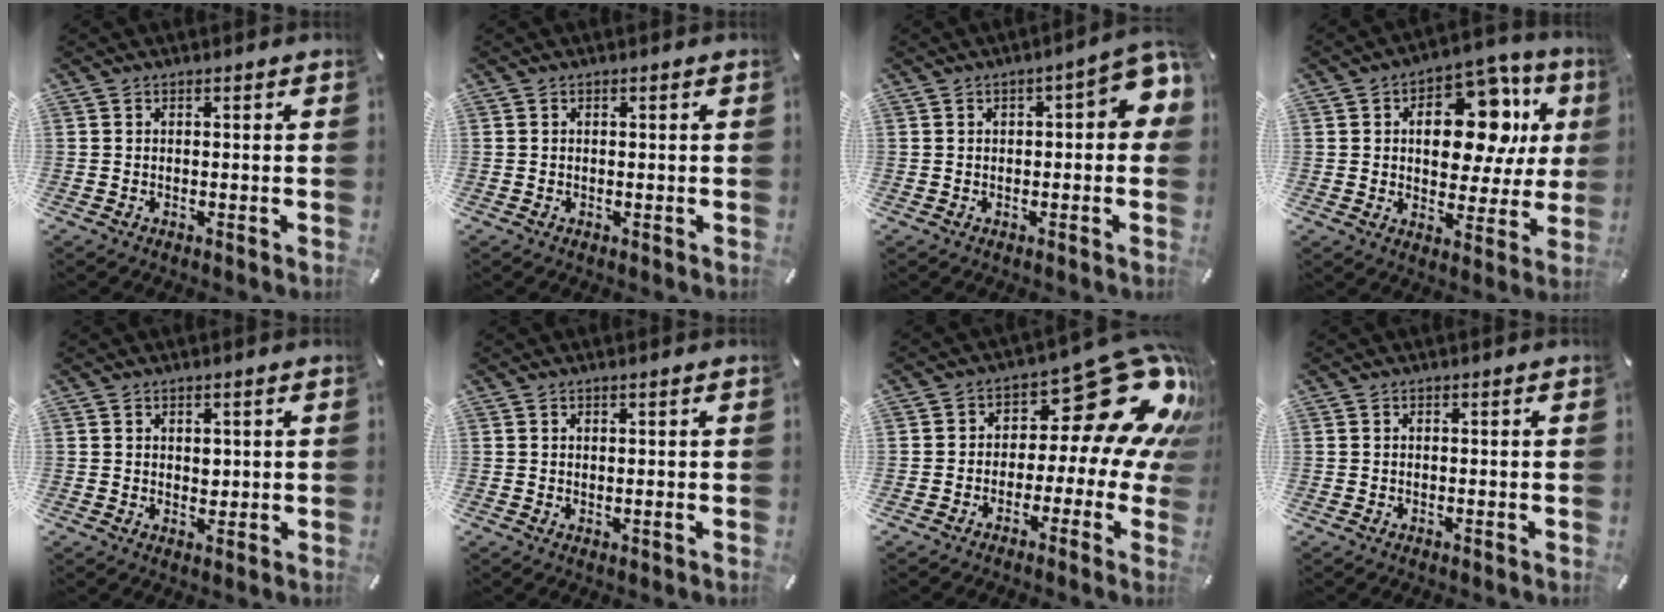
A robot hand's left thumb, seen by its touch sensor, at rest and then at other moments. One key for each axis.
{"total": 0.0}
{"total": 6.9, "fx": 0.7, "fy": 3.1, "fz": 6.1, "tx": -0.077, "ty": 0.001, "tz": 0.008}
{"total": 18.2, "fx": 5.8, "fy": 10.8, "fz": 13.4, "tx": -0.182, "ty": -0.024, "tz": 0.097}
{"total": 1.8, "fx": 0.8, "fy": 1.3, "fz": 1.0, "tx": -0.005, "ty": -0.003, "tz": 0.010}
{"total": 1.3, "fx": 0.5, "fy": -0.1, "fz": 1.2, "tx": -0.023, "ty": -0.004, "tz": 0.009}
{"total": 20.7, "fx": 9.1, "fy": 9.7, "fz": 15.9, "tx": -0.210, "ty": -0.063, "tz": 0.153}
{"total": 0.0}